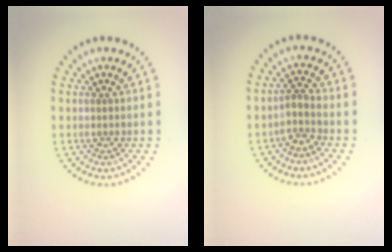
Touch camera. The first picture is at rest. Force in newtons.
{"total": 1.9, "press": 1.3, "slide": 1.4}